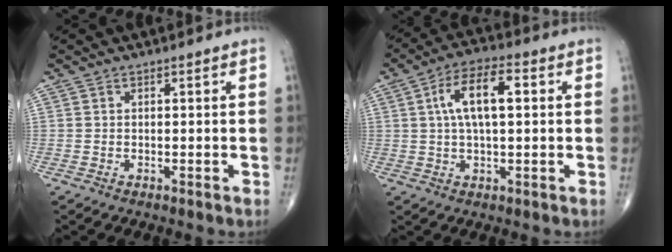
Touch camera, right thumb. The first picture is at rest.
{"total": 10.1, "force": [2.0, 4.2, 9.0], "torque": [-0.159, 0.020, 0.030]}